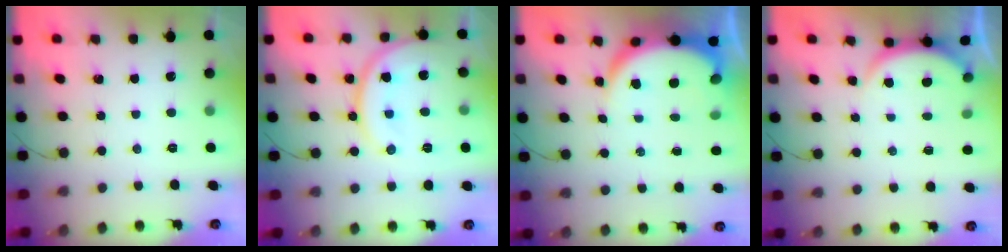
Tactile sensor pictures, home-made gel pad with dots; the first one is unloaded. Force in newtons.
{"total": 13.4, "press": 13.3, "slide": 0.9}
{"total": 8.1, "press": 8.0, "slide": 0.9}
{"total": 2.9, "press": 2.8, "slide": 0.6}